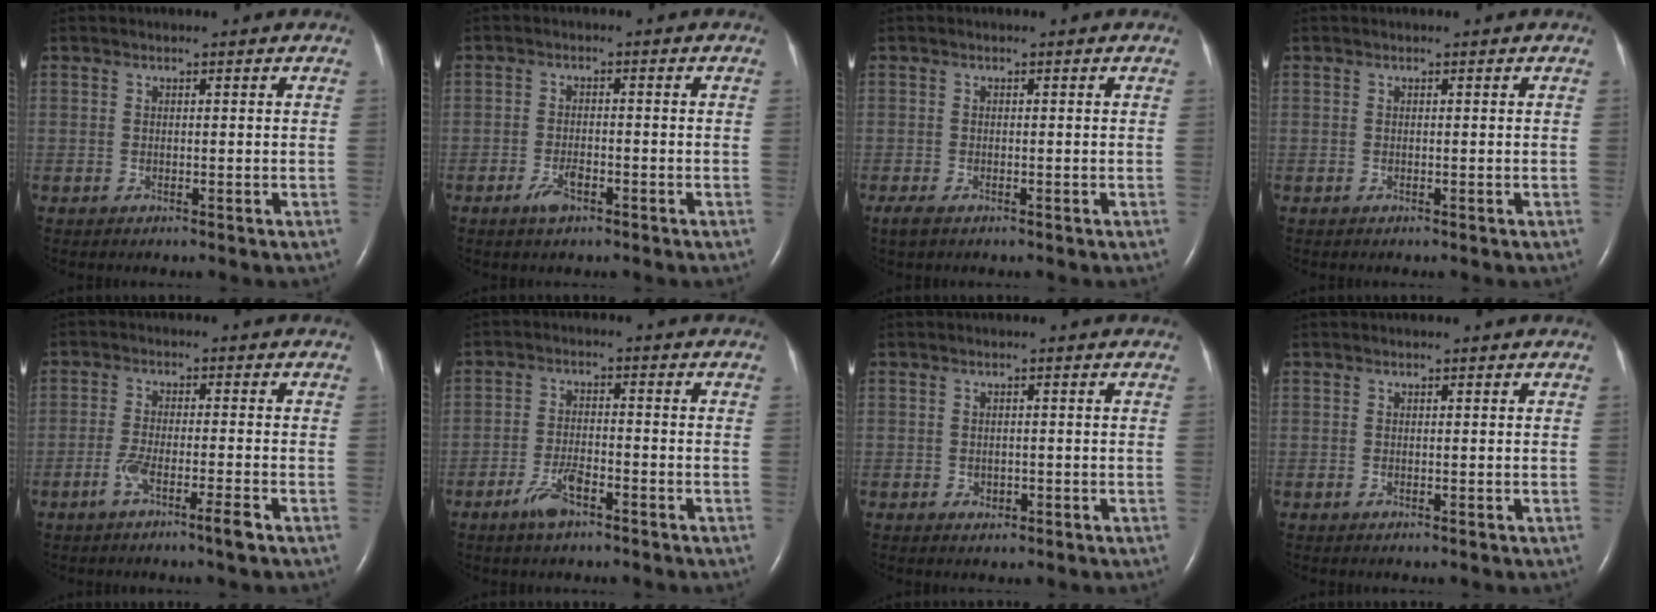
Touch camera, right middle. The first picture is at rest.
{"total": 2.9, "force": [-1.8, 1.0, 2.0], "torque": [-0.046, 0.000, -0.033]}
{"total": 1.9, "force": [-1.2, 0.7, 1.2], "torque": [-0.030, -0.006, -0.020]}
{"total": 0.0}
{"total": 4.8, "force": [-2.9, 0.0, 3.8], "torque": [-0.074, -0.003, -0.055]}
{"total": 4.6, "force": [-3.0, 1.2, 3.2], "torque": [-0.073, -0.001, -0.055]}
{"total": 1.1, "force": [-0.4, 0.9, 0.5], "torque": [-0.009, 0.001, -0.002]}
{"total": 0.0}